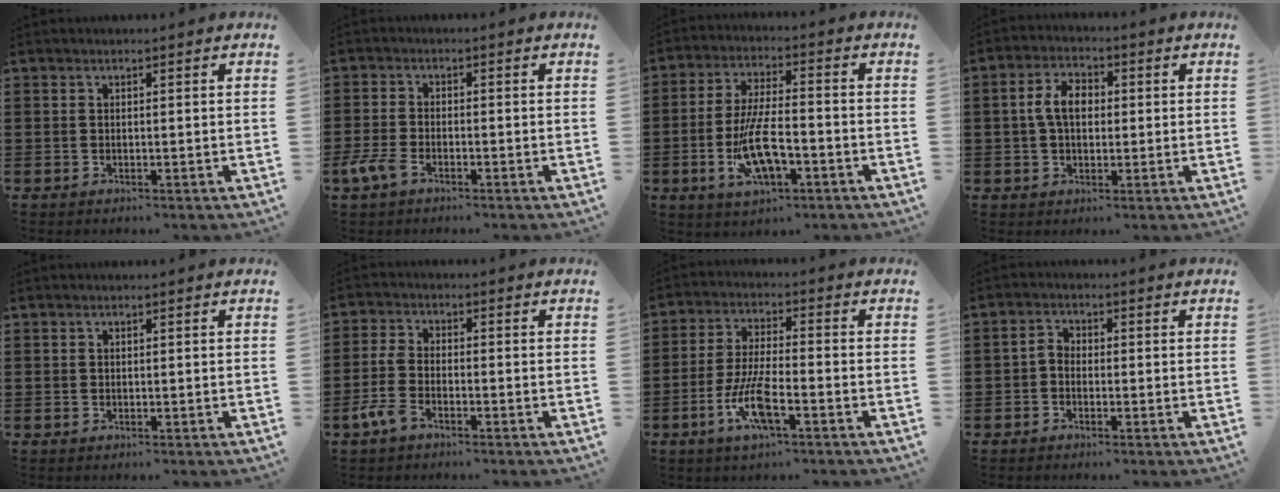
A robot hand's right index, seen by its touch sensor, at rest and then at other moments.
{"total": 3.4, "force": [-2.2, 1.4, 2.2], "torque": [-0.067, -0.005, -0.049]}
{"total": 10.0, "force": [-3.1, 3.6, 8.8], "torque": [-0.188, -0.011, -0.058]}
{"total": 5.6, "force": [0.5, 3.4, 4.4], "torque": [-0.101, 0.012, 0.003]}
{"total": 0.0}
{"total": 4.0, "force": [-2.5, 1.6, 2.7], "torque": [-0.076, 0.002, -0.056]}
{"total": 7.9, "force": [-3.4, 1.8, 6.8], "torque": [-0.157, -0.015, -0.069]}
{"total": 1.9, "force": [-0.8, 1.2, 1.2], "torque": [-0.032, 0.003, -0.019]}